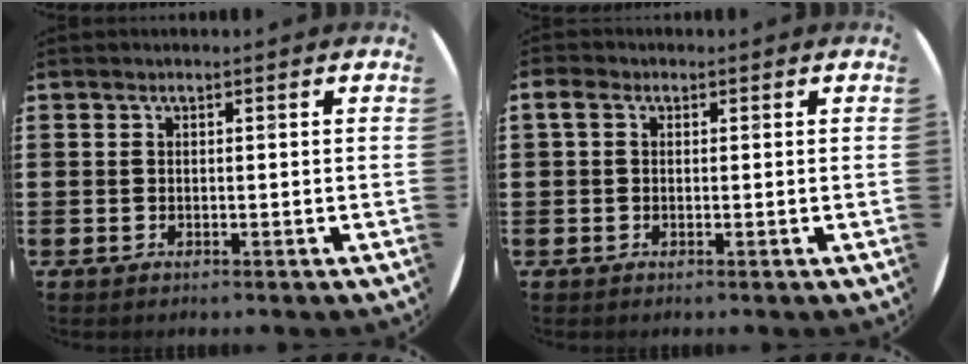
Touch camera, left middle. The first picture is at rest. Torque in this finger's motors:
{"motor_torque": [0.20, -0.32, 0.02, 0.00]}